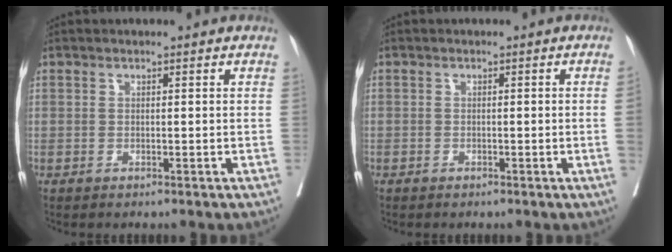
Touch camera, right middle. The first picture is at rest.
{"total": 0.7, "force": [-0.2, -0.2, 0.7], "torque": [-0.006, 0.002, -0.002]}